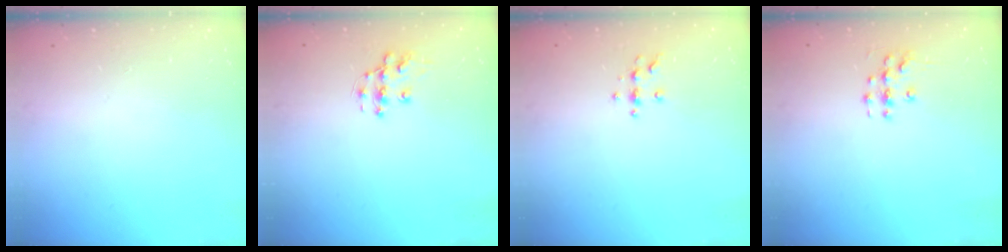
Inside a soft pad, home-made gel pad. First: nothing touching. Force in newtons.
{"total": 9.8, "press": 9.8, "slide": 0.6}
{"total": 3.9, "press": 3.9, "slide": 0.6}
{"total": 3.6, "press": 3.6, "slide": 0.3}